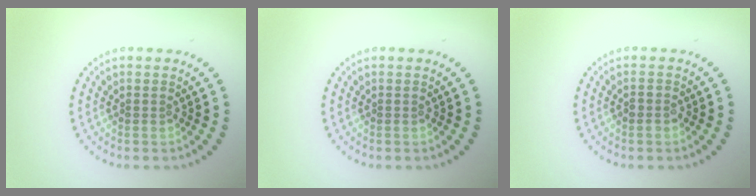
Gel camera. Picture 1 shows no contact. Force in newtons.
{"total": 0.0}
{"total": 0.9, "press": 0.9, "slide": 0.2}